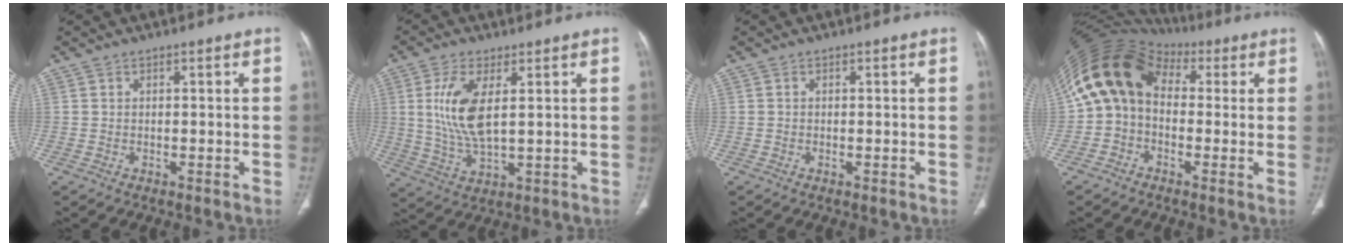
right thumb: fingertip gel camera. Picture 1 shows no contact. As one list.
[{"total": 10.4, "force": [2.3, 4.2, 9.2], "torque": [-0.203, -0.016, 0.052]}, {"total": 0.0}, {"total": 13.0, "force": [1.5, 10.1, 8.1], "torque": [-0.145, 0.047, 0.018]}]